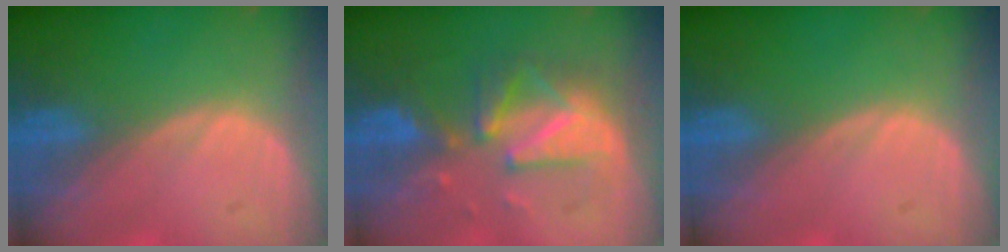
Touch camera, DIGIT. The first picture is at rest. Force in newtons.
{"total": 8.1, "press": 8.1, "slide": 0.8}
{"total": 0.0}